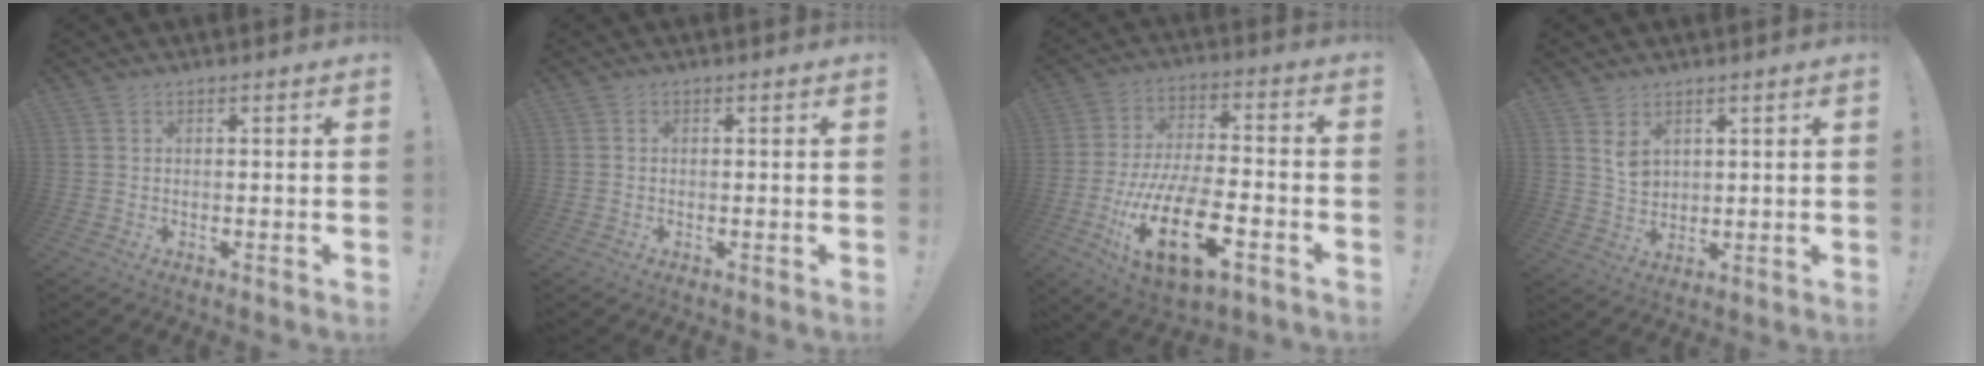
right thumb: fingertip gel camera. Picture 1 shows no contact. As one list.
[{"total": 0.0}, {"total": 21.3, "force": [-8.4, 9.2, 17.4], "torque": [-0.342, 0.033, -0.135]}, {"total": 5.0, "force": [2.8, 3.4, 2.4], "torque": [-0.030, -0.018, 0.050]}]